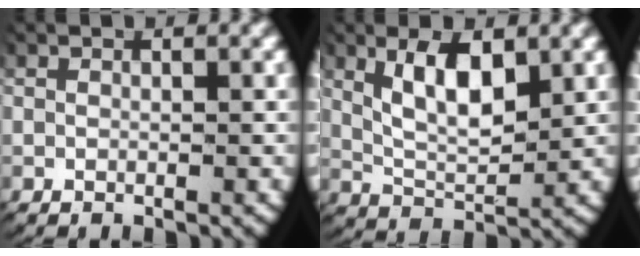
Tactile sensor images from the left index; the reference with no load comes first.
{"total": 5.2, "force": [1.8, 2.6, 4.1], "torque": [-0.082, -0.019, 0.042]}